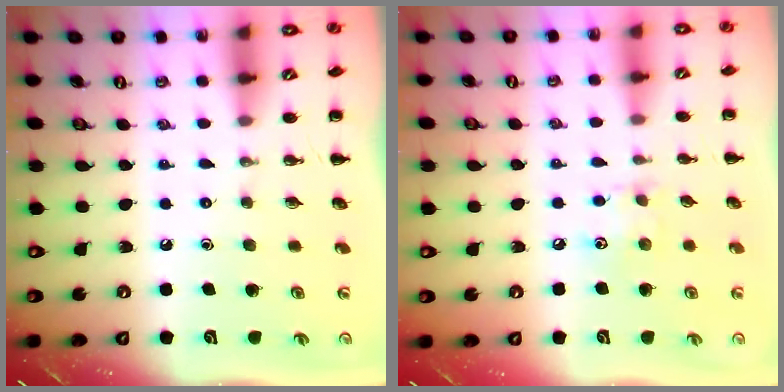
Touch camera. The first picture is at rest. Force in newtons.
{"total": 6.3, "press": 6.2, "slide": 1.1}